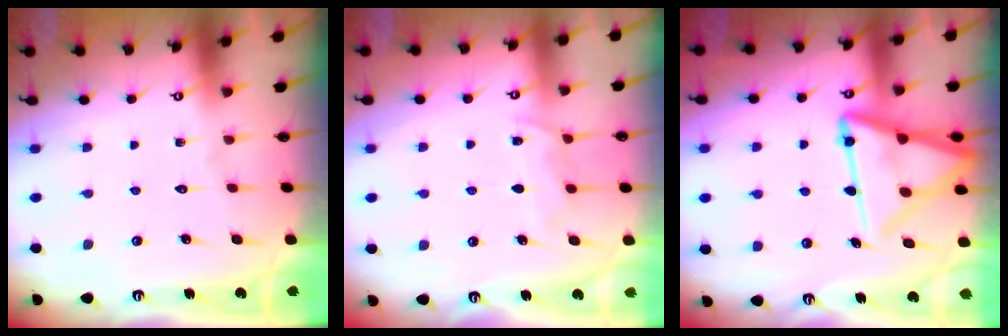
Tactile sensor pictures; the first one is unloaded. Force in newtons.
{"total": 7.2, "press": 7.1, "slide": 1.0}
{"total": 16.8, "press": 16.7, "slide": 1.7}